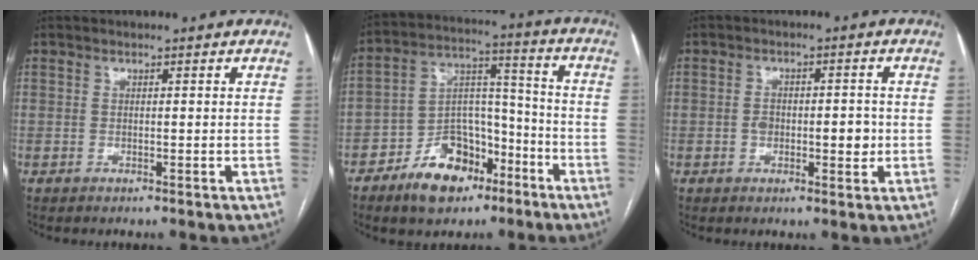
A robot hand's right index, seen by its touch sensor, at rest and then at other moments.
{"total": 12.8, "force": [-7.9, 7.5, 6.9], "torque": [-0.120, 0.028, -0.129]}
{"total": 5.0, "force": [-0.7, 2.6, 4.2], "torque": [-0.062, 0.009, -0.007]}